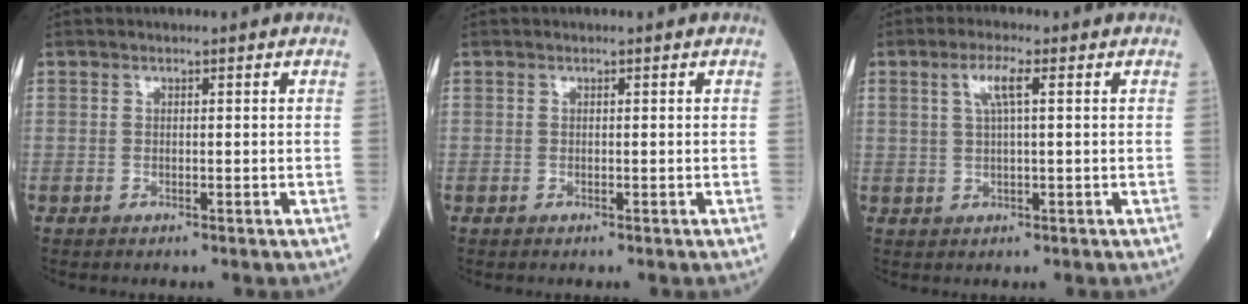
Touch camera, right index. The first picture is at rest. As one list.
[{"total": 0.0}, {"total": 3.8, "force": [1.3, 0.4, 3.6], "torque": [-0.076, 0.010, 0.027]}]